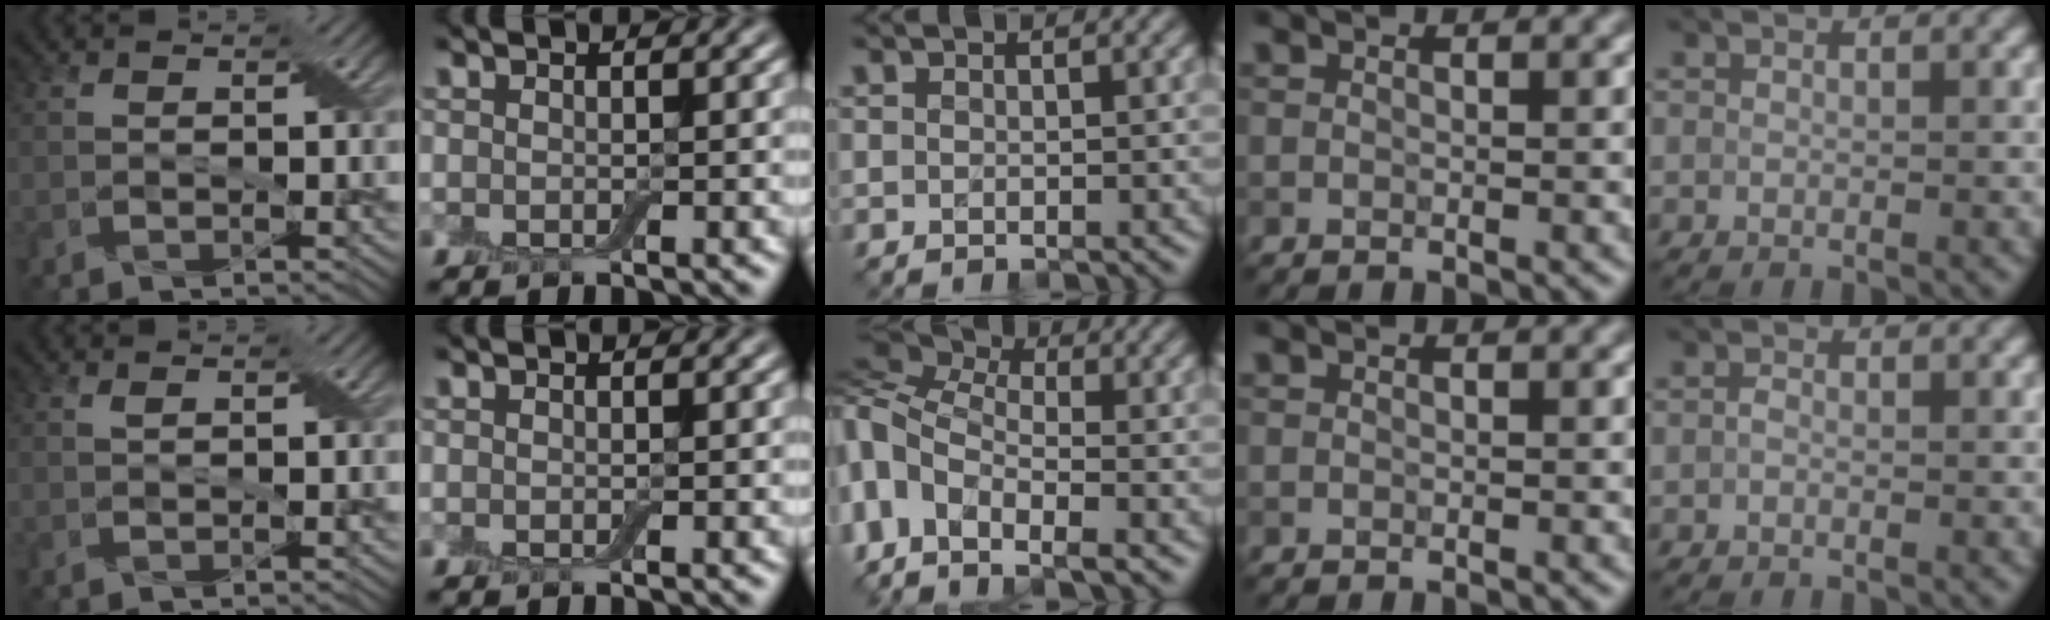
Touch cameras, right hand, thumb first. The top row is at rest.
{"thumb": {"total": 0.6, "force": [0.5, -0.1, 0.3], "torque": [-0.010, 0.004, 0.007]}, "middle": {"total": 9.6, "force": [-2.3, 6.1, 7.0], "torque": [-0.174, -0.002, -0.054]}, "little": {"total": 0.5, "force": [-0.2, 0.3, 0.4], "torque": [-0.010, 0.000, -0.005]}}